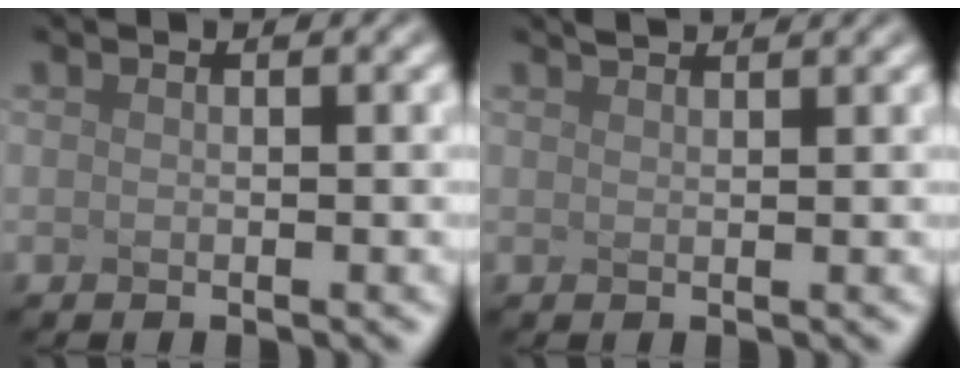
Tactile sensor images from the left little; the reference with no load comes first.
{"total": 2.0, "force": [1.8, 0.3, 0.7], "torque": [-0.004, 0.012, 0.013]}